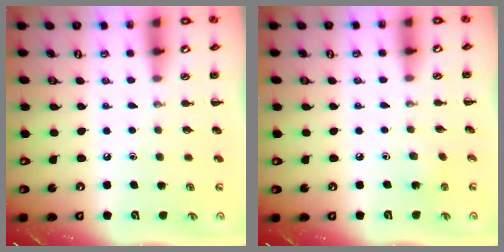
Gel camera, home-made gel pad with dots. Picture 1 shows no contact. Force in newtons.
{"total": 1.5, "press": 1.4, "slide": 0.5}